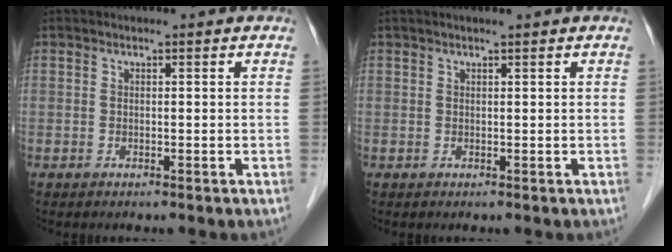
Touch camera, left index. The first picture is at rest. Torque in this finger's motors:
{"motor_torque": [0.19, -0.19, 0.04, 0.01]}